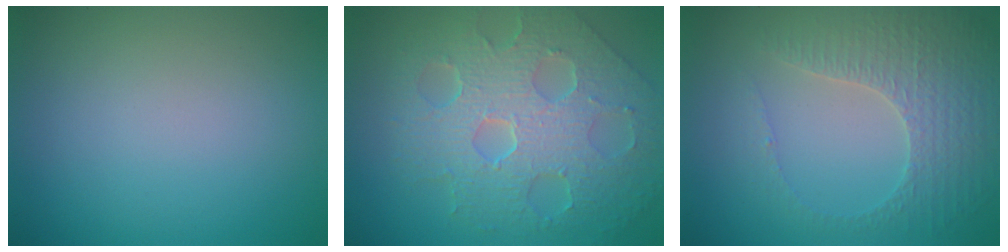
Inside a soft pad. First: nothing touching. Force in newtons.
{"total": 8.8, "press": 6.1, "slide": 6.4}
{"total": 3.4, "press": 3.2, "slide": 1.1}